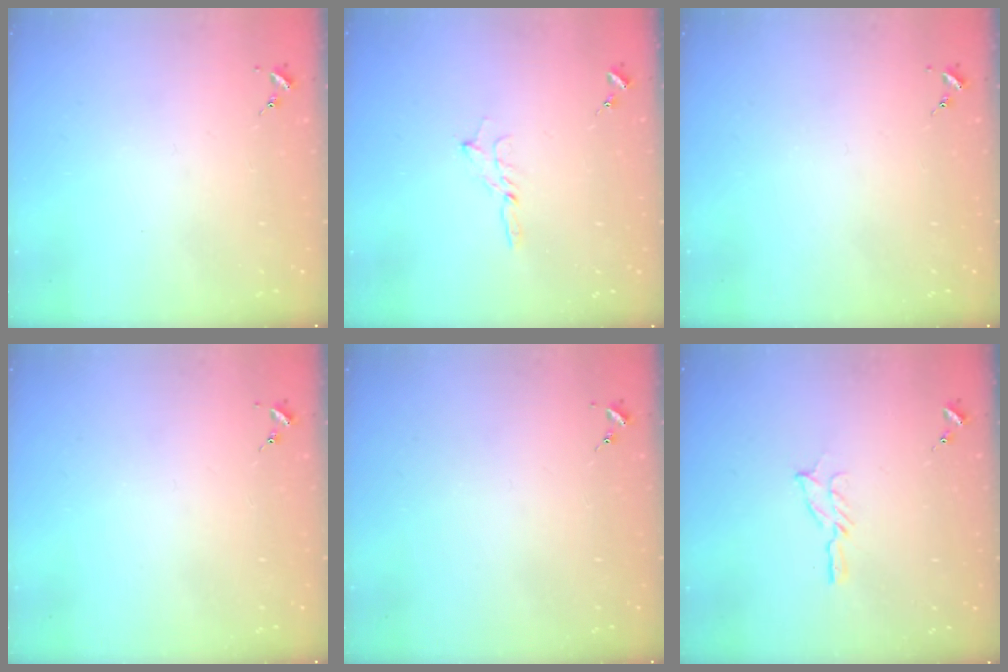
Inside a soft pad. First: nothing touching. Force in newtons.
{"total": 2.9, "press": 2.9, "slide": 0.3}
{"total": 0.0}
{"total": 0.0}
{"total": 0.0}
{"total": 5.0, "press": 5.0, "slide": 0.5}